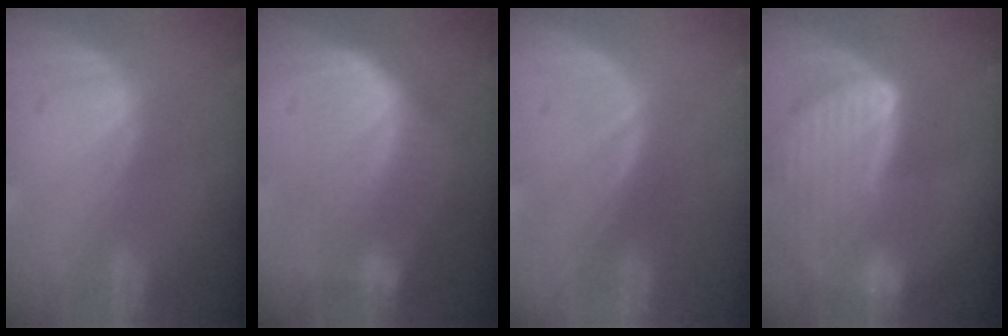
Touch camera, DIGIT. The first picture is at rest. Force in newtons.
{"total": 6.7, "press": 6.3, "slide": 2.3}
{"total": 0.0}
{"total": 9.8, "press": 8.3, "slide": 5.3}